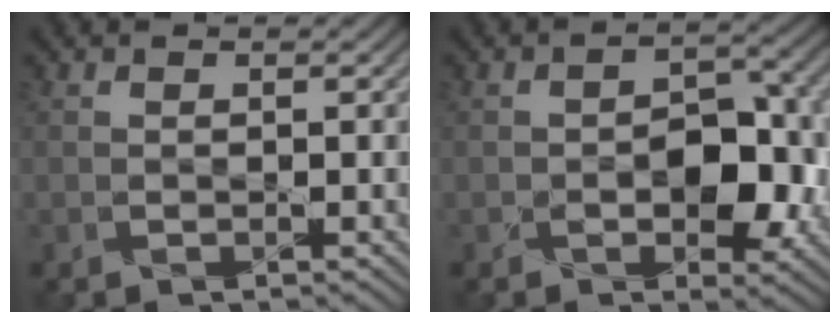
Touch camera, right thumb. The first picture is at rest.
{"total": 6.1, "force": [-1.8, 3.8, 4.5], "torque": [-0.058, -0.003, -0.029]}